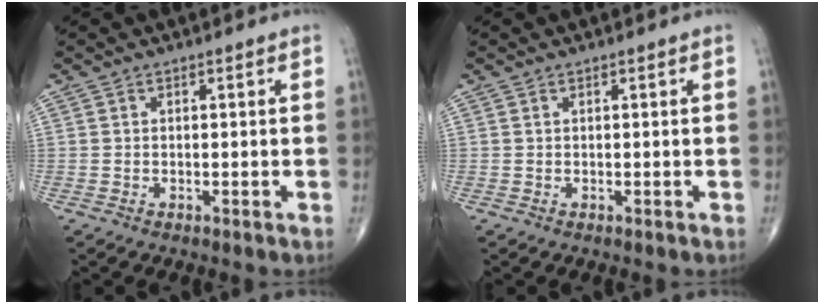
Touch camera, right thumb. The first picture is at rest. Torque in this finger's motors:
{"motor_torque": [0.22, -0.01, 0.21, 0.07, 0.00]}